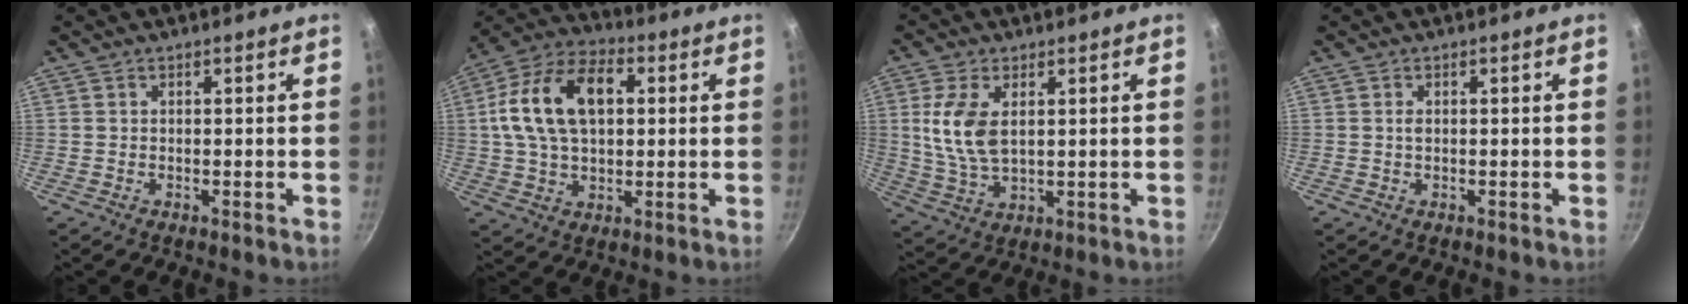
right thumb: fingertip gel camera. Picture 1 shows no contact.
{"total": 17.0, "force": [2.9, 10.7, 12.9], "torque": [-0.214, 0.024, 0.038]}
{"total": 9.3, "force": [2.0, 5.0, 7.5], "torque": [-0.155, -0.013, 0.046]}
{"total": 0.8, "force": [0.1, 0.4, 0.6], "torque": [-0.012, 0.000, 0.001]}